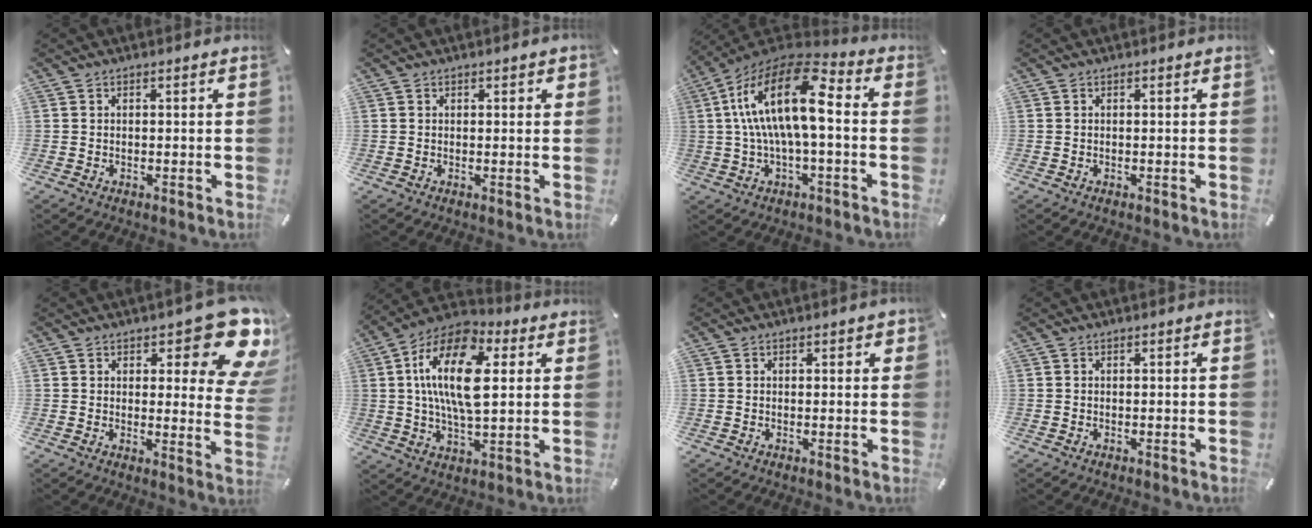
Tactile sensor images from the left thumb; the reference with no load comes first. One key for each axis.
{"total": 0.6, "fx": 0.3, "fy": 0.4, "fz": 0.3, "tx": -0.006, "ty": 0.003, "tz": 0.005}
{"total": 19.1, "fx": 1.7, "fy": 7.8, "fz": 17.3, "tx": -0.342, "ty": -0.003, "tz": 0.024}
{"total": 0.0}
{"total": 15.8, "fx": 8.9, "fy": 6.1, "fz": 11.5, "tx": -0.134, "ty": -0.075, "tz": 0.151}
{"total": 18.2, "fx": 4.0, "fy": 9.4, "fz": 15.1, "tx": -0.301, "ty": -0.003, "tz": 0.063}
{"total": 1.0, "fx": 0.4, "fy": 0.6, "fz": 0.6, "tx": -0.004, "ty": 0.002, "tz": 0.005}
{"total": 0.0}